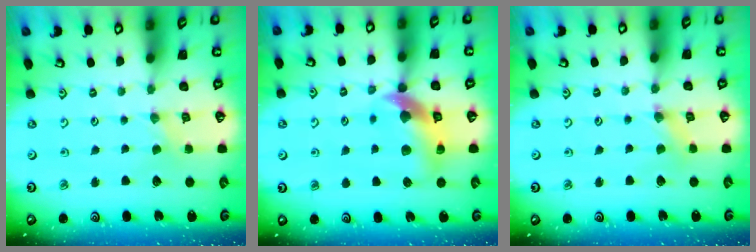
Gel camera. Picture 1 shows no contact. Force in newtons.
{"total": 12.5, "press": 12.4, "slide": 1.9}
{"total": 1.0, "press": 1.0, "slide": 0.3}